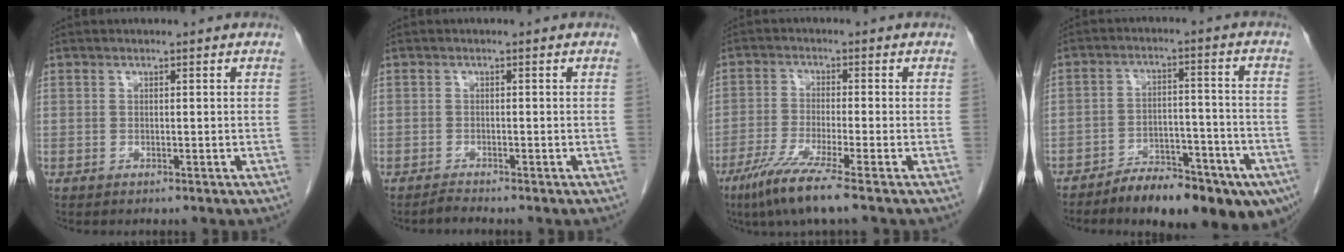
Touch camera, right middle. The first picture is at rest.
{"total": 1.1, "force": [-1.0, -0.3, 0.1], "torque": [-0.008, -0.007, -0.019]}
{"total": 8.1, "force": [-5.3, -0.8, 6.0], "torque": [-0.119, -0.029, -0.102]}
{"total": 15.2, "force": [-10.9, 4.7, 9.5], "torque": [-0.096, 0.027, -0.160]}